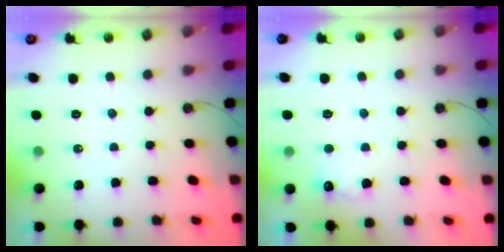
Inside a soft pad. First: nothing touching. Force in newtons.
{"total": 6.2, "press": 6.1, "slide": 1.2}